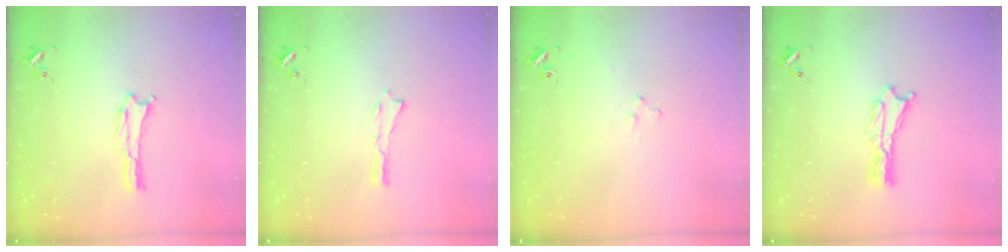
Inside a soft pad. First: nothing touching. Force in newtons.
{"total": 0.0}
{"total": 2.2, "press": 2.2, "slide": 0.2}
{"total": 1.3, "press": 1.3, "slide": 0.1}